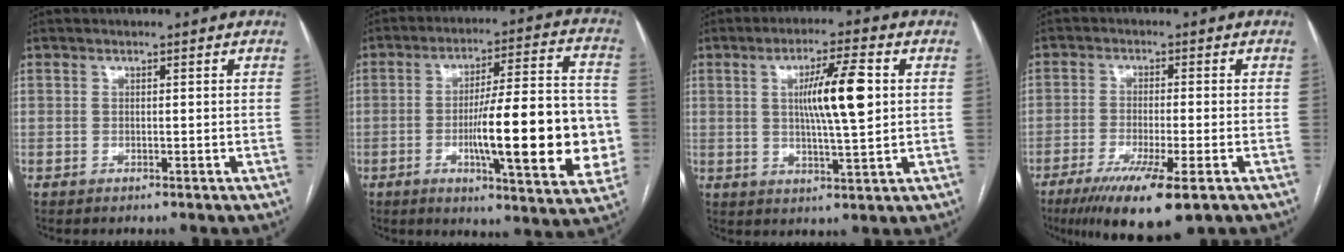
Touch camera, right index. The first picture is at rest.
{"total": 20.5, "force": [-3.6, 3.4, 19.9], "torque": [-0.255, 0.012, -0.045]}
{"total": 9.5, "force": [1.7, 0.7, 9.3], "torque": [-0.160, 0.002, 0.029]}
{"total": 11.1, "force": [-6.5, 1.5, 8.9], "torque": [-0.150, -0.028, -0.103]}